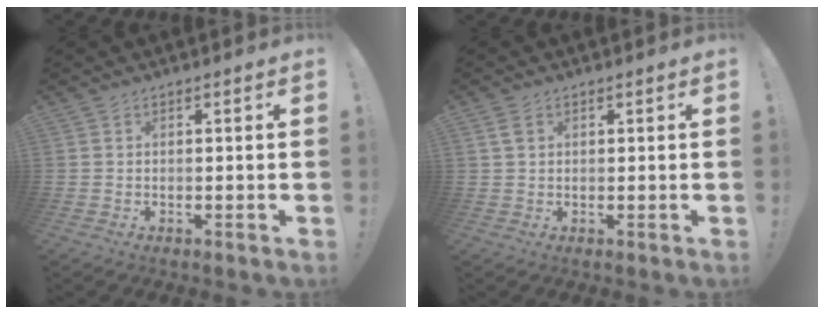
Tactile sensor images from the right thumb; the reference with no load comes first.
{"total": 2.4, "force": [1.2, 1.4, 1.6], "torque": [-0.026, 0.001, 0.021]}